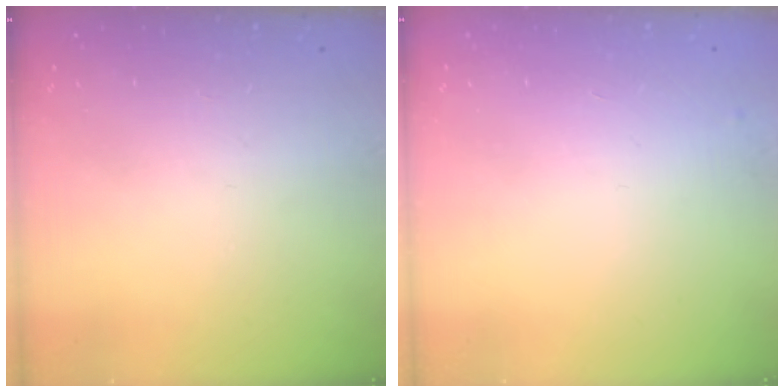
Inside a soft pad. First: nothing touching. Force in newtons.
{"total": 3.2, "press": 3.2, "slide": 0.4}